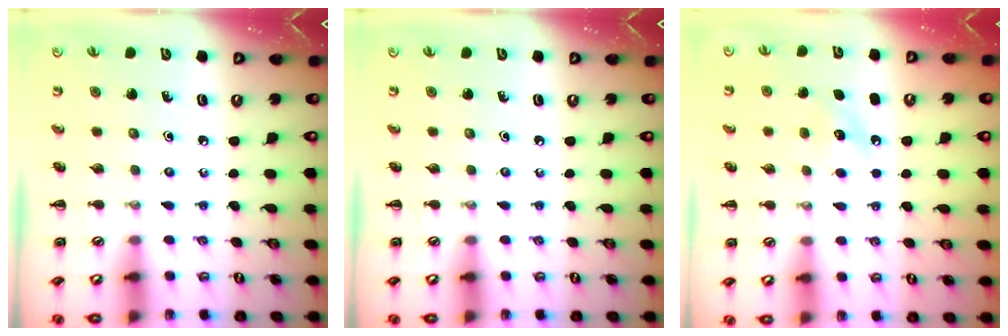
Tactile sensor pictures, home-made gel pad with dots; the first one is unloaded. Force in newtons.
{"total": 0.0}
{"total": 6.0, "press": 5.8, "slide": 1.3}